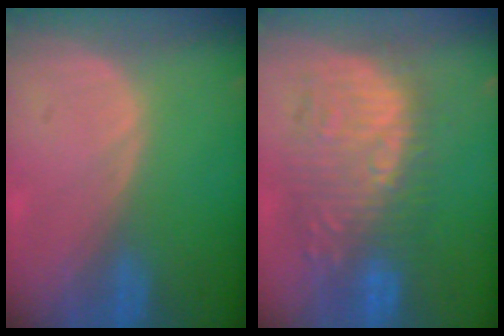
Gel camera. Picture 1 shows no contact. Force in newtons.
{"total": 10.7, "press": 10.4, "slide": 2.4}